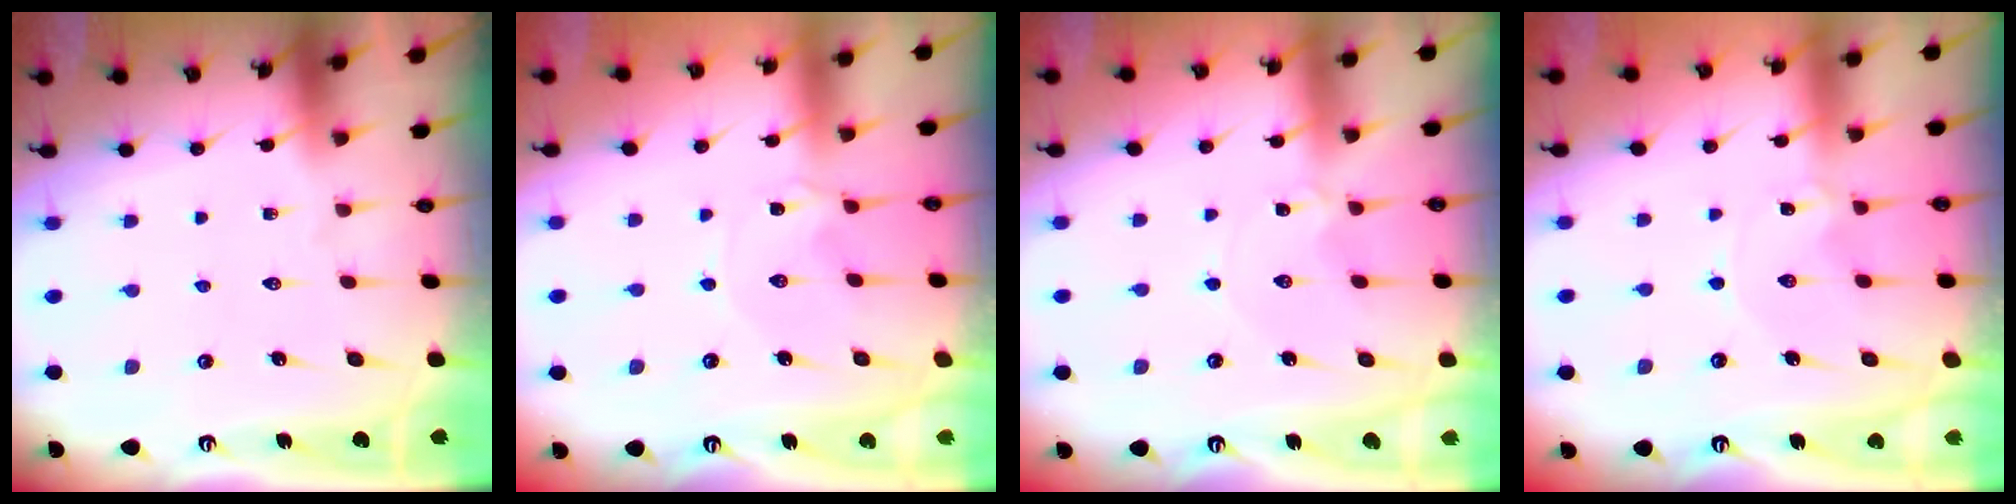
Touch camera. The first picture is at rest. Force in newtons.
{"total": 0.7, "press": 0.6, "slide": 0.3}
{"total": 1.3, "press": 1.3, "slide": 0.2}
{"total": 0.0}